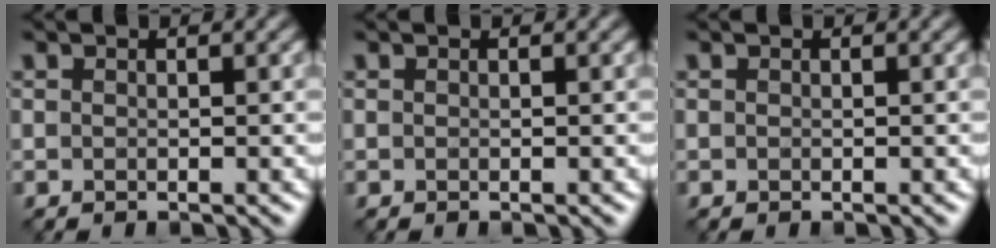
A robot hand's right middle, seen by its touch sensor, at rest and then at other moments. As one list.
[{"total": 0.0}, {"total": 0.0}]